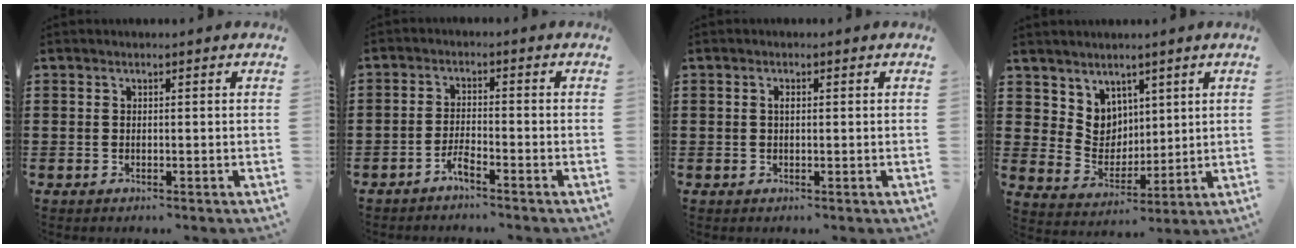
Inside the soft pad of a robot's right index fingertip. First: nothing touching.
{"total": 2.5, "force": [-2.1, 0.2, 1.3], "torque": [-0.033, 0.001, -0.043]}
{"total": 0.9, "force": [0.1, 0.3, 0.9], "torque": [-0.018, 0.000, 0.002]}
{"total": 5.8, "force": [3.6, 4.5, 0.4], "torque": [-0.039, -0.010, 0.071]}